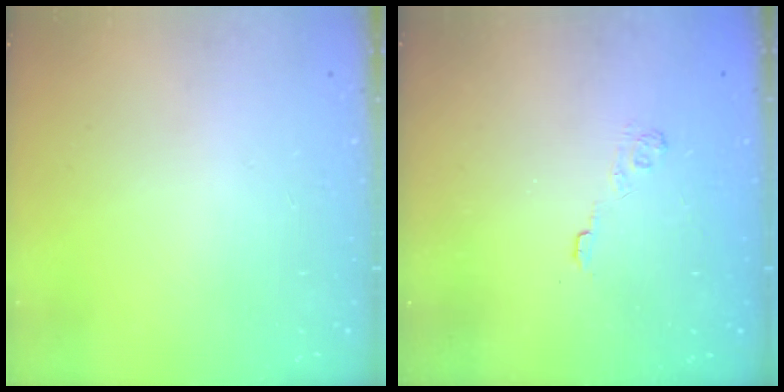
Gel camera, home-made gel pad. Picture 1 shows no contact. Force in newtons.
{"total": 2.2, "press": 1.7, "slide": 1.4}